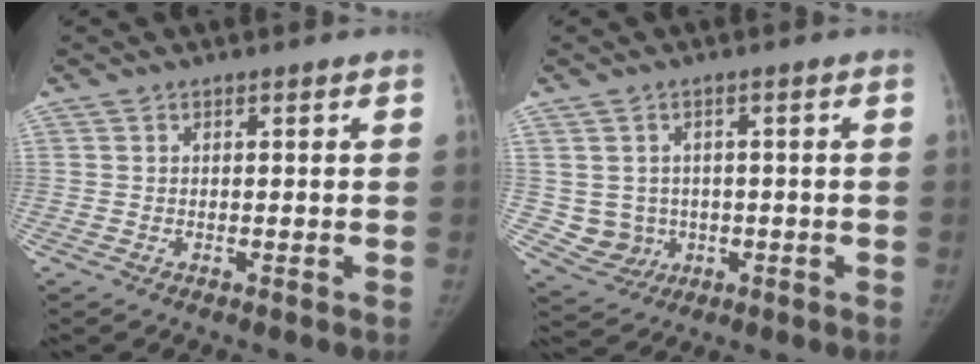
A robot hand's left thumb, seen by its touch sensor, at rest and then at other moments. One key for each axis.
{"total": 5.5, "fx": -0.2, "fy": 5.2, "fz": 1.5, "tx": -0.004, "ty": 0.003, "tz": 0.010}